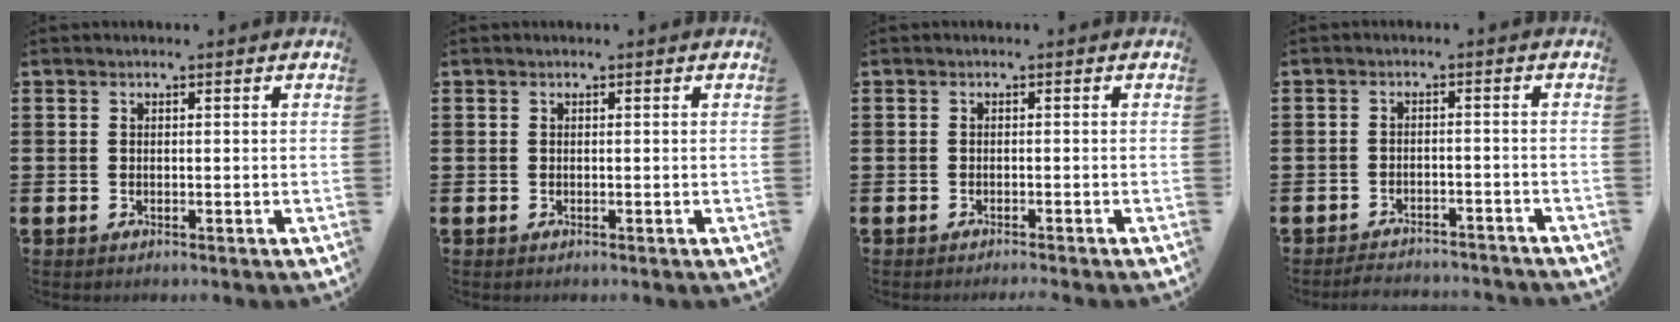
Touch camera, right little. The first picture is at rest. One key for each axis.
{"total": 0.0}
{"total": 0.7, "fx": -0.6, "fy": -0.2, "fz": 0.1, "tx": -0.001, "ty": -0.001, "tz": -0.013}
{"total": 2.2, "fx": -2.2, "fy": 0.1, "fz": 0.0, "tx": -0.006, "ty": 0.004, "tz": -0.048}